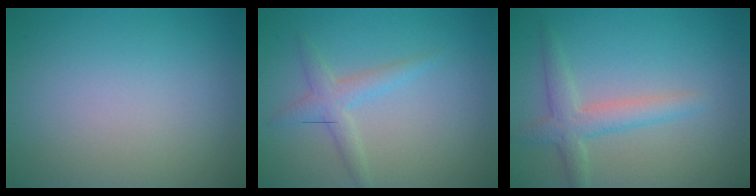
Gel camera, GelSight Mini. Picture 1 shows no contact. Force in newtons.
{"total": 2.1, "press": 2.1, "slide": 0.1}
{"total": 2.9, "press": 2.9, "slide": 0.1}